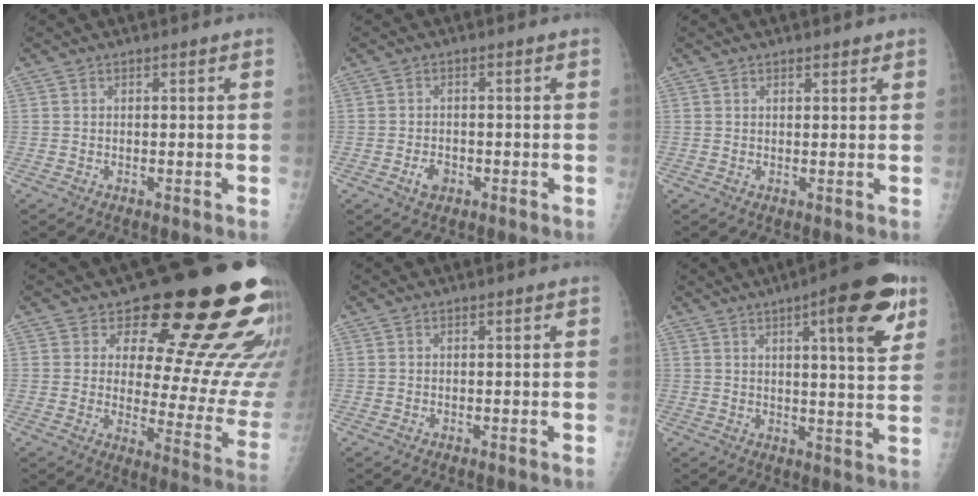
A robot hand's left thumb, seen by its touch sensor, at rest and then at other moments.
{"total": 2.6, "force": [-1.1, 1.9, 1.5], "torque": [-0.019, 0.004, -0.016]}
{"total": 1.2, "force": [1.0, 0.6, 0.5], "torque": [0.001, -0.006, 0.012]}
{"total": 21.4, "force": [14.6, 7.7, 13.7], "torque": [-0.130, -0.101, 0.182]}
{"total": 0.0}
{"total": 13.8, "force": [6.6, 3.2, 11.7], "torque": [-0.135, -0.024, 0.083]}